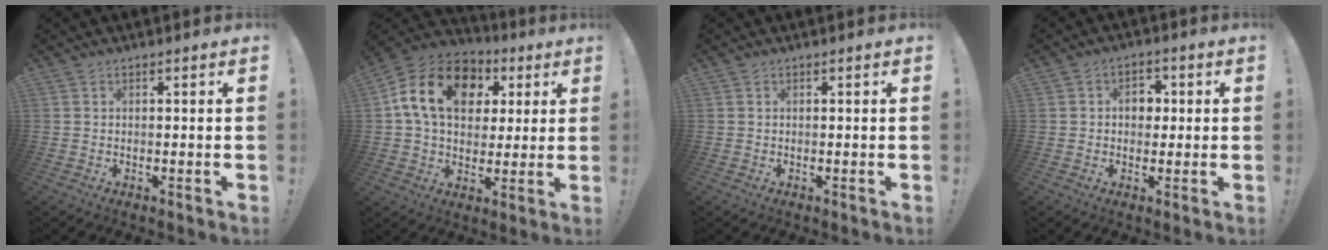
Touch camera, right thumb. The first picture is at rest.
{"total": 18.1, "force": [5.6, 12.7, 11.6], "torque": [-0.197, 0.000, 0.104]}
{"total": 0.0}
{"total": 5.5, "force": [0.4, 4.3, 3.4], "torque": [-0.043, 0.004, 0.003]}